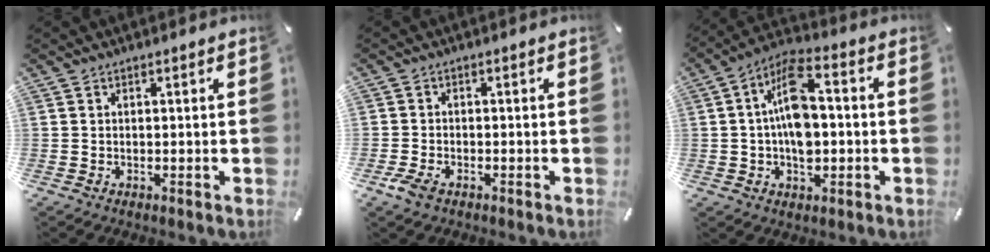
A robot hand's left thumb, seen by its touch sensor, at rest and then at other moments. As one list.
[{"total": 3.0, "force": [-1.6, 2.1, 1.4], "torque": [-0.030, 0.005, -0.030]}, {"total": 11.9, "force": [-0.4, 7.0, 9.6], "torque": [-0.188, 0.010, -0.004]}]